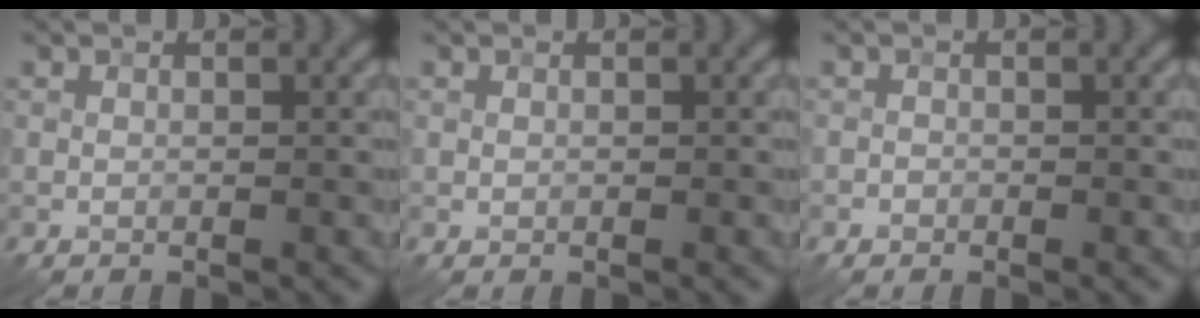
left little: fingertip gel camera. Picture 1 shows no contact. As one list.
[{"total": 0.0}, {"total": 0.5, "force": [-0.3, 0.4, 0.0], "torque": [0.002, -0.001, -0.007]}]